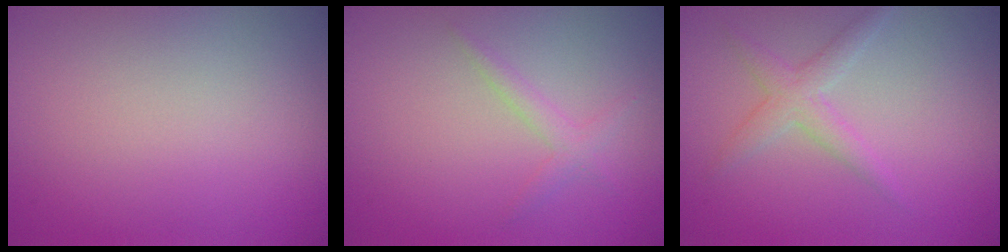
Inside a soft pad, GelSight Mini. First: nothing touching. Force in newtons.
{"total": 1.4, "press": 1.4, "slide": 0.0}
{"total": 2.3, "press": 2.3, "slide": 0.0}